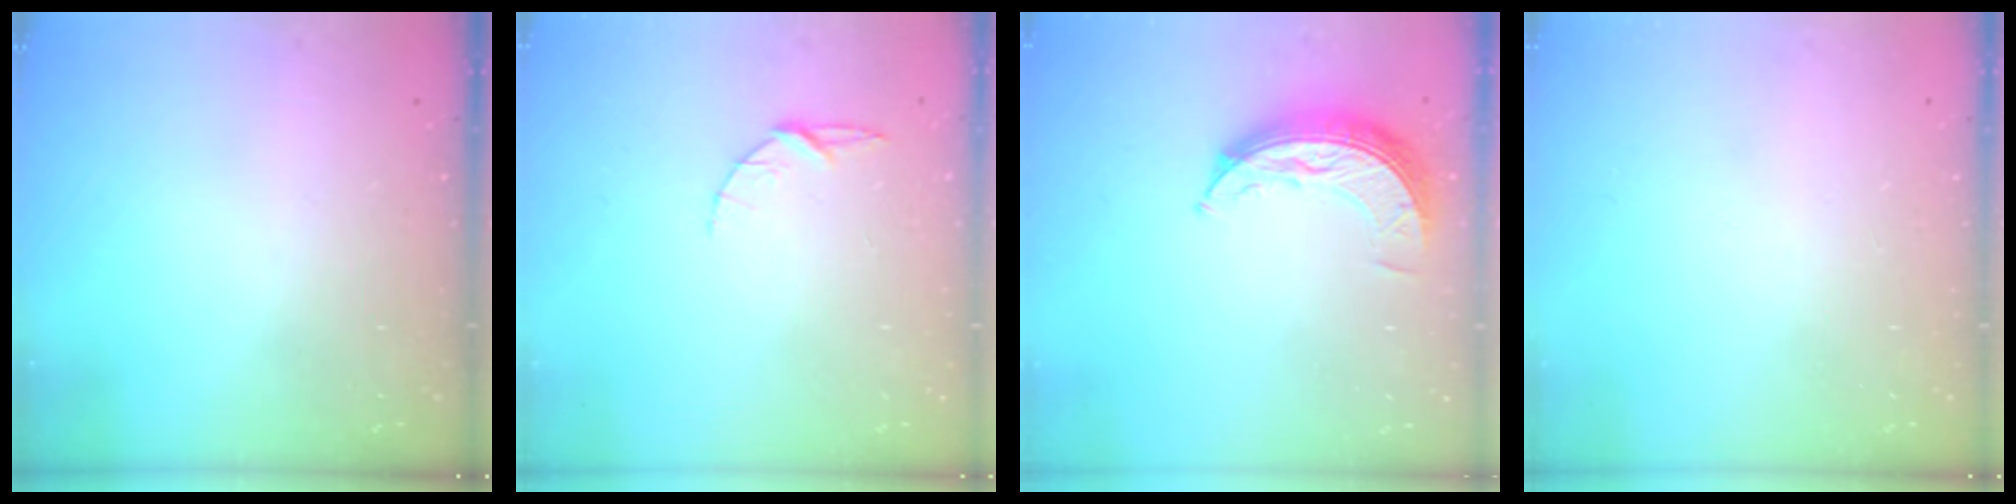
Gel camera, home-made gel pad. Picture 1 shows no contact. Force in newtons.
{"total": 5.1, "press": 5.1, "slide": 0.4}
{"total": 8.3, "press": 8.3, "slide": 0.6}
{"total": 0.0}